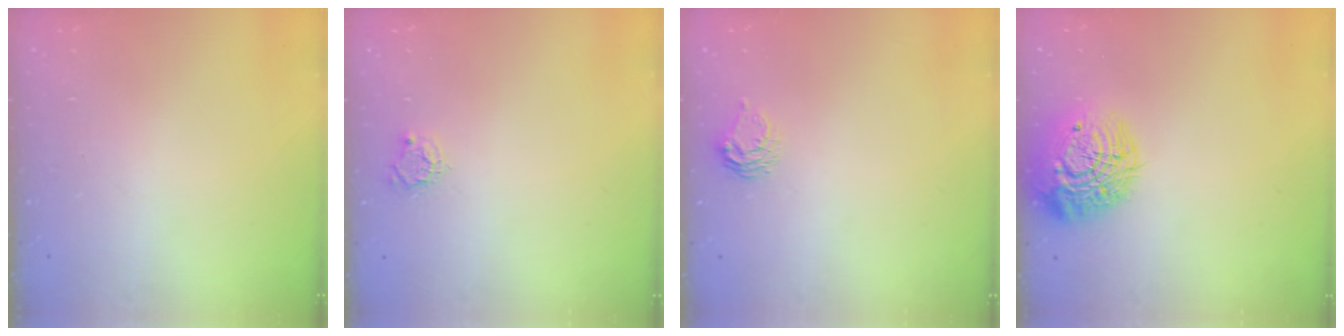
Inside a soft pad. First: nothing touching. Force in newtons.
{"total": 5.2, "press": 5.2, "slide": 0.4}
{"total": 8.2, "press": 8.1, "slide": 0.4}
{"total": 17.9, "press": 17.8, "slide": 1.3}